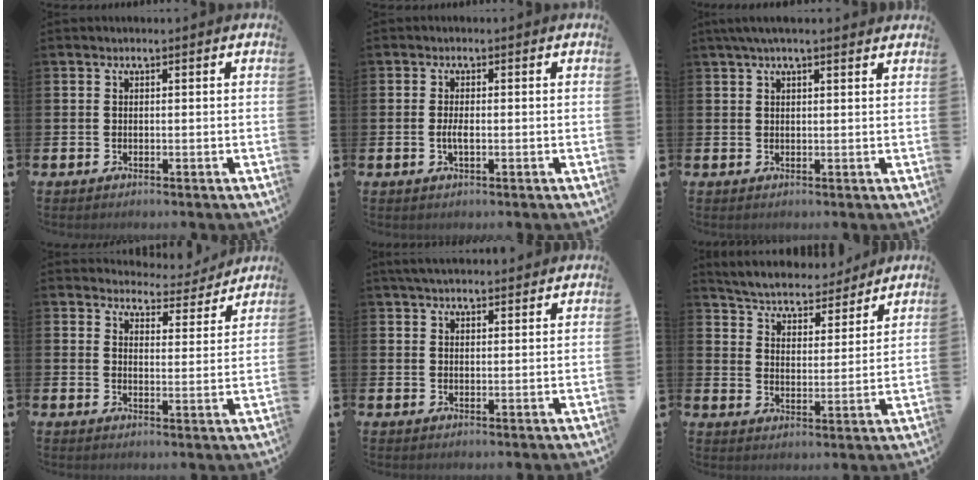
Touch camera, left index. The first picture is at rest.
{"total": 1.9, "force": [-0.3, 0.7, 1.7], "torque": [-0.032, 0.001, -0.005]}
{"total": 3.0, "force": [2.3, 0.4, 1.7], "torque": [-0.038, 0.002, 0.043]}
{"total": 4.7, "force": [4.5, 1.2, 0.3], "torque": [-0.014, -0.038, 0.077]}
{"total": 3.6, "force": [3.5, 0.6, 1.0], "torque": [-0.025, -0.008, 0.064]}
{"total": 5.4, "force": [5.3, 1.0, 0.4], "torque": [-0.040, -0.042, 0.091]}